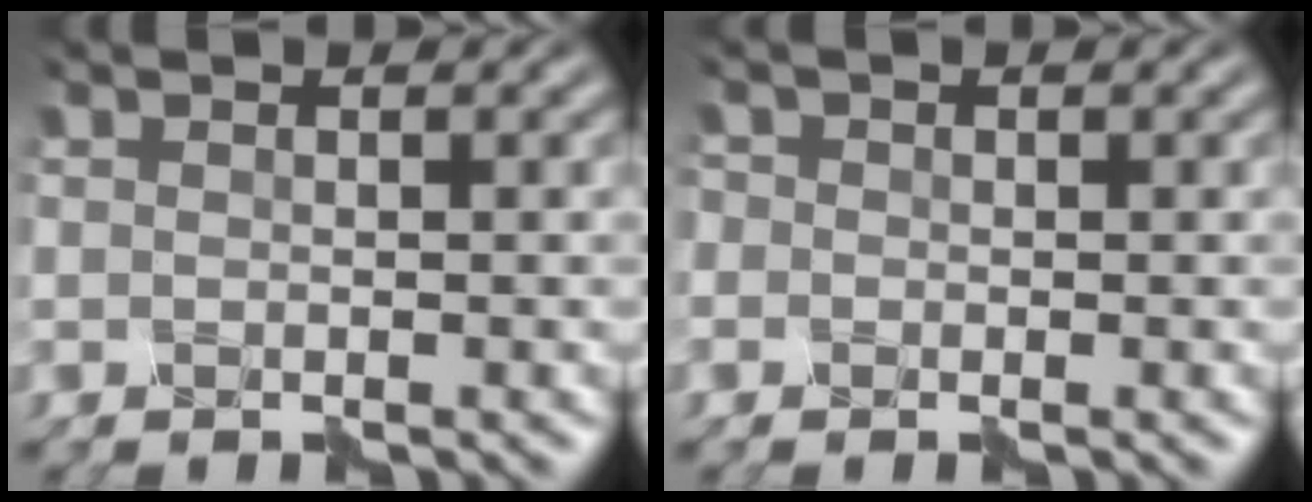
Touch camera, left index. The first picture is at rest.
{"total": 1.3, "force": [-0.2, 1.2, 0.3], "torque": [-0.004, 0.009, -0.011]}